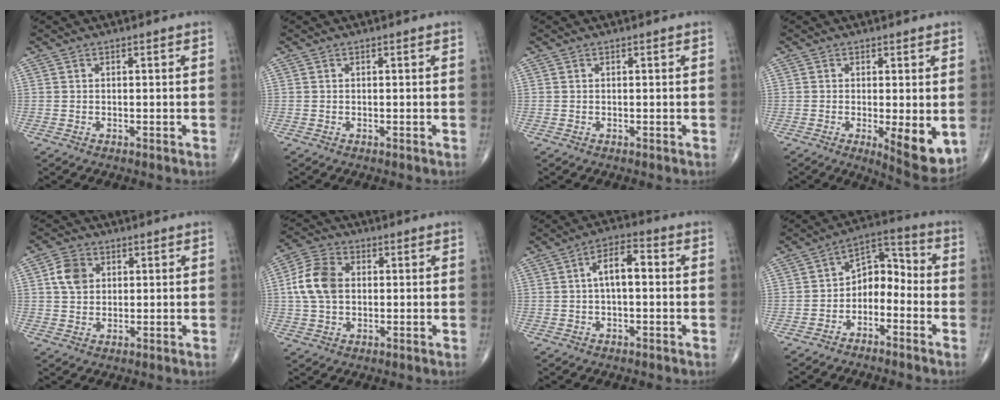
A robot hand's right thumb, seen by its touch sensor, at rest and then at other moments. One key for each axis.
{"total": 0.0}
{"total": 0.0}
{"total": 8.2, "fx": -1.4, "fy": 2.4, "fz": 7.7, "tx": -0.102, "ty": -0.023, "tz": -0.016}
{"total": 5.7, "fx": 1.5, "fy": 4.4, "fz": 3.2, "tx": -0.046, "ty": 0.000, "tz": 0.023}
{"total": 9.5, "fx": 0.8, "fy": 6.6, "fz": 6.7, "tx": -0.129, "ty": 0.016, "tz": 0.011}
{"total": 7.0, "fx": 0.6, "fy": 3.2, "fz": 6.2, "tx": -0.103, "ty": 0.026, "tz": 0.002}
{"total": 8.3, "fx": -3.2, "fy": 5.5, "fz": 5.4, "tx": -0.062, "ty": 0.060, "tz": -0.065}